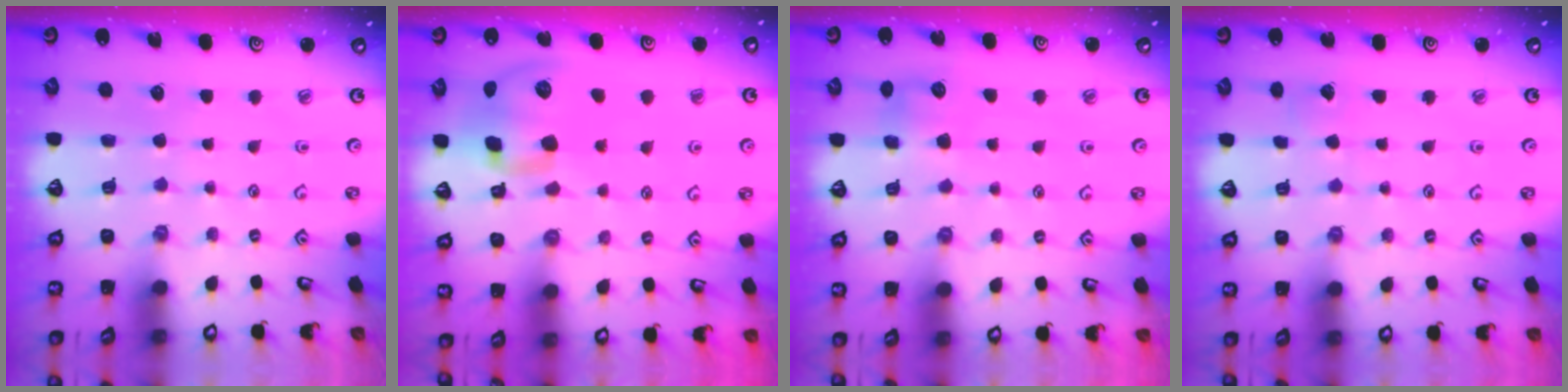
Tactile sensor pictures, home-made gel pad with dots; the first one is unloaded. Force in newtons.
{"total": 14.3, "press": 14.1, "slide": 2.5}
{"total": 6.7, "press": 6.7, "slide": 0.9}
{"total": 2.9, "press": 2.9, "slide": 0.3}